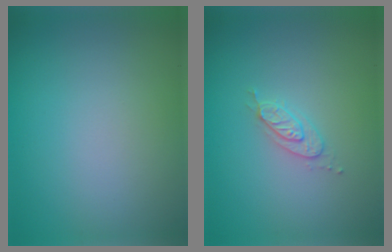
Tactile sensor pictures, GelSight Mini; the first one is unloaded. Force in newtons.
{"total": 2.0, "press": 2.0, "slide": 0.4}